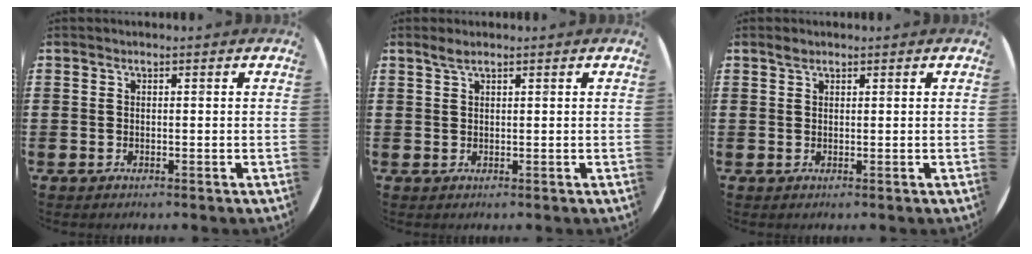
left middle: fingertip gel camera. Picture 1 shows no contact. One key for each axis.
{"total": 1.3, "fx": 1.1, "fy": 0.1, "fz": 0.7, "tx": -0.016, "ty": 0.003, "tz": 0.019}
{"total": 0.8, "fx": 0.7, "fy": 0.3, "fz": 0.3, "tx": -0.007, "ty": 0.002, "tz": 0.013}